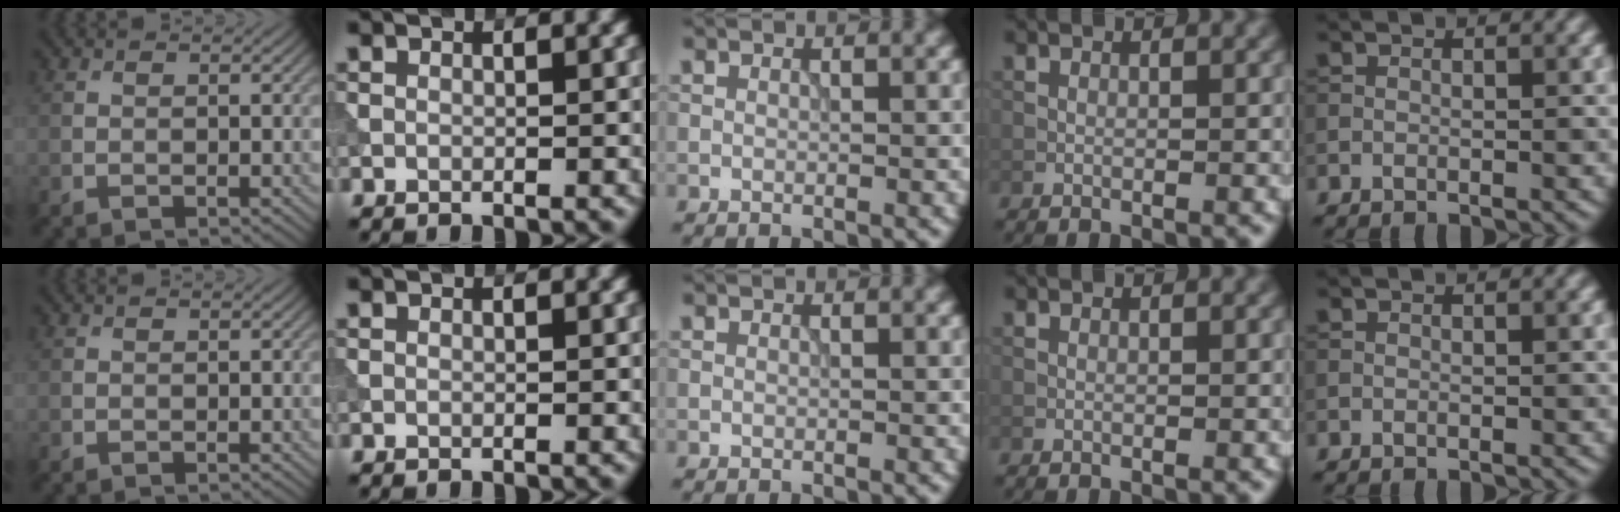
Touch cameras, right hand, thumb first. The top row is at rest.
{}